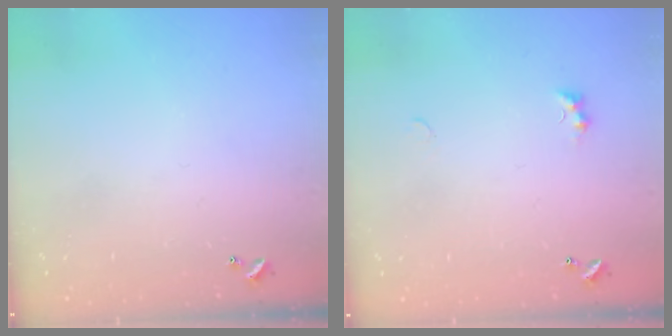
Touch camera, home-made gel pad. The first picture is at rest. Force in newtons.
{"total": 1.4, "press": 1.3, "slide": 0.5}